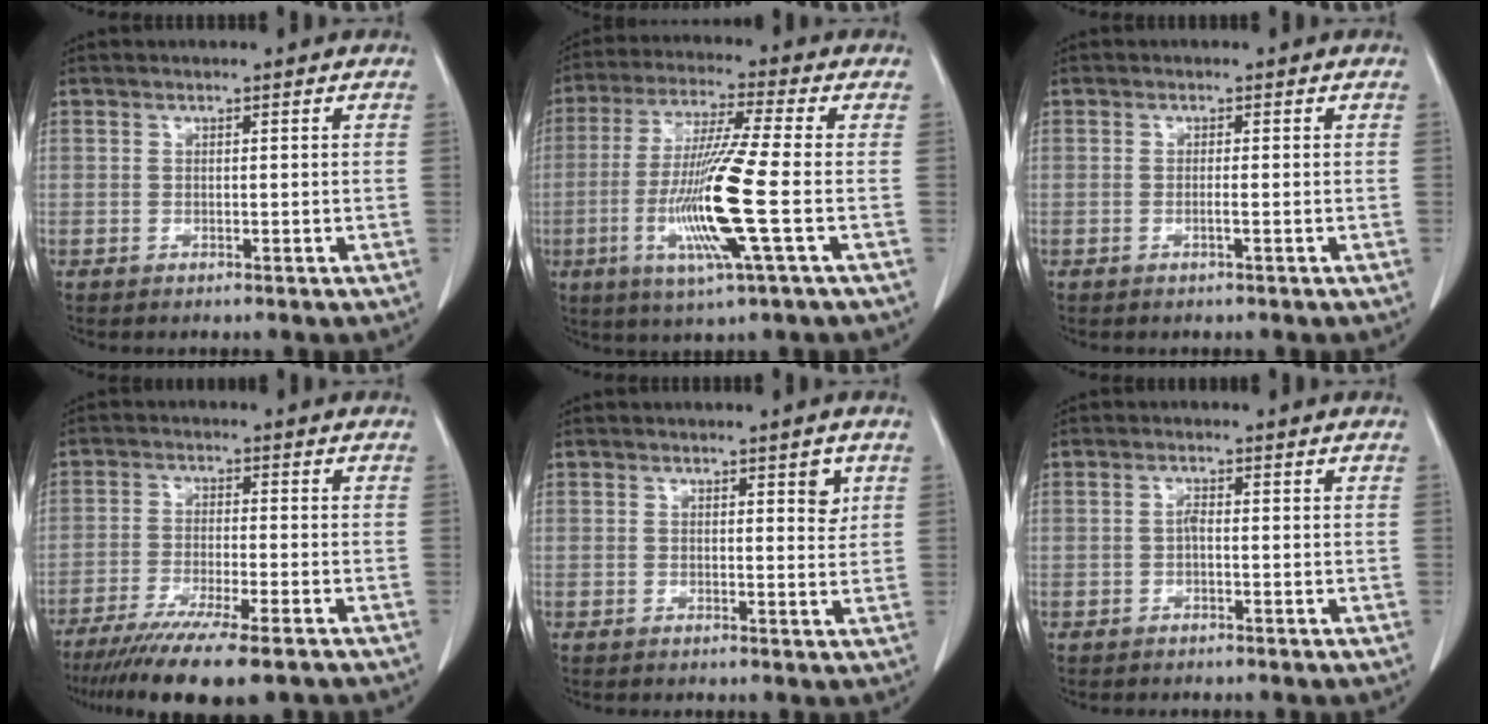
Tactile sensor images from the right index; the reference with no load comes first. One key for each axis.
{"total": 13.7, "fx": -3.2, "fy": -0.8, "fz": 13.3, "tx": -0.270, "ty": -0.020, "tz": -0.067}
{"total": 0.8, "fx": -0.4, "fy": -0.2, "fz": 0.7, "tx": -0.012, "ty": 0.001, "tz": -0.007}
{"total": 14.3, "fx": -11.1, "fy": 1.2, "fz": 9.0, "tx": -0.141, "ty": -0.038, "tz": -0.175}
{"total": 2.6, "fx": 1.2, "fy": 0.8, "fz": 2.1, "tx": -0.024, "ty": -0.006, "tz": 0.016}
{"total": 1.0, "fx": -0.3, "fy": 0.3, "fz": 0.9, "tx": -0.019, "ty": 0.003, "tz": -0.007}